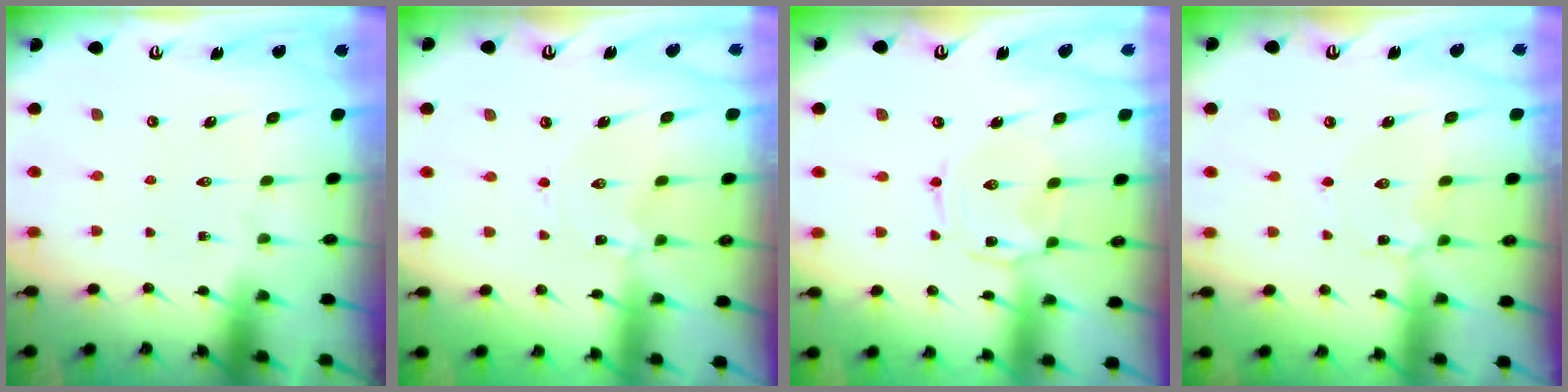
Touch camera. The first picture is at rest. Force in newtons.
{"total": 1.1, "press": 1.1, "slide": 0.1}
{"total": 1.5, "press": 1.5, "slide": 0.3}
{"total": 4.3, "press": 4.3, "slide": 0.4}